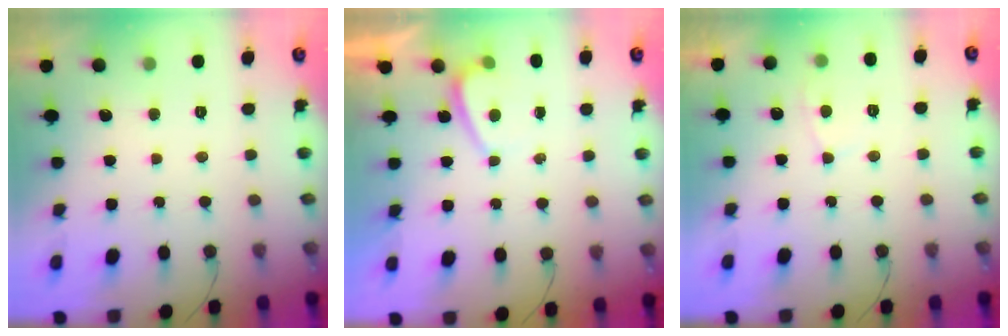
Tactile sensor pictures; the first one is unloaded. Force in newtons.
{"total": 1.1, "press": 0.9, "slide": 0.6}
{"total": 3.6, "press": 3.5, "slide": 0.4}